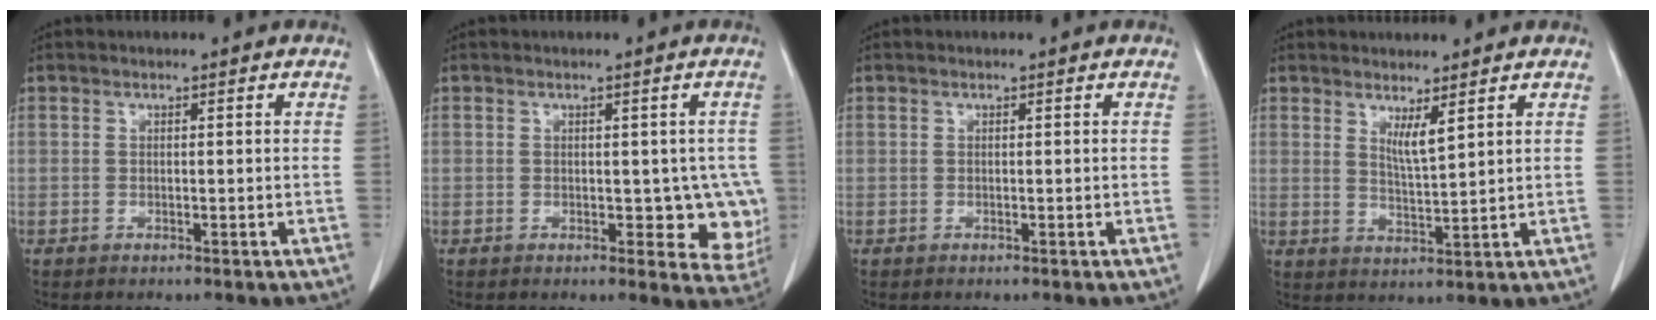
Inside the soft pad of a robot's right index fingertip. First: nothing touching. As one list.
[{"total": 6.7, "force": [-1.1, 3.9, 5.4], "torque": [-0.035, 0.002, -0.013]}, {"total": 0.0}, {"total": 3.3, "force": [2.0, 0.1, 2.6], "torque": [-0.049, -0.016, 0.042]}]